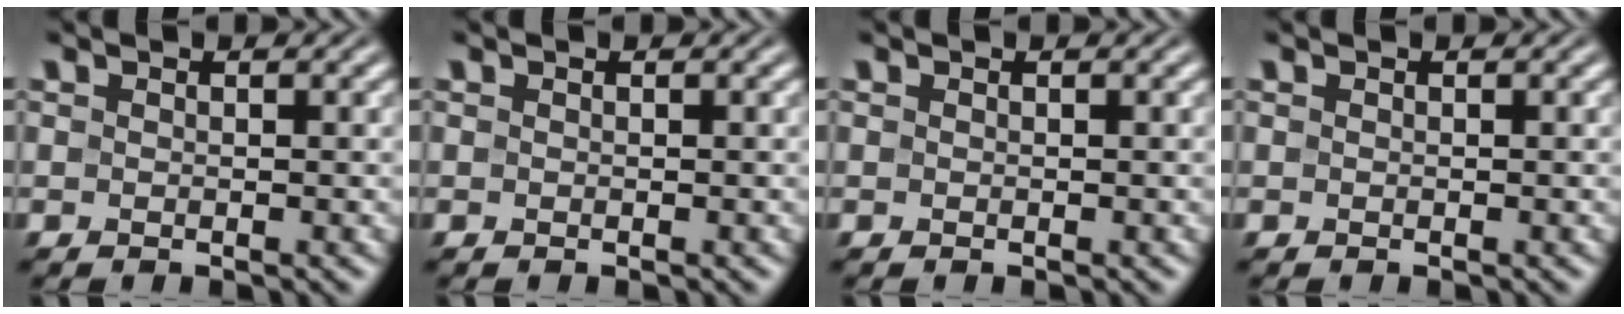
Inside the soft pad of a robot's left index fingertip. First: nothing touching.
{"total": 0.0}
{"total": 0.0}
{"total": 0.0}